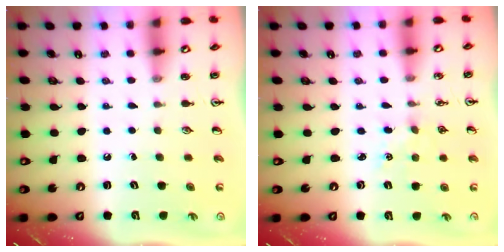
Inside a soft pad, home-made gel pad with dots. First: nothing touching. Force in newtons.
{"total": 2.7, "press": 2.7, "slide": 0.4}